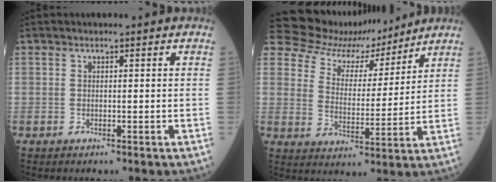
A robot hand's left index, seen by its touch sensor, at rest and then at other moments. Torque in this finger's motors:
{"motor_torque": [0.91, -1.23, 0.07, -0.04]}